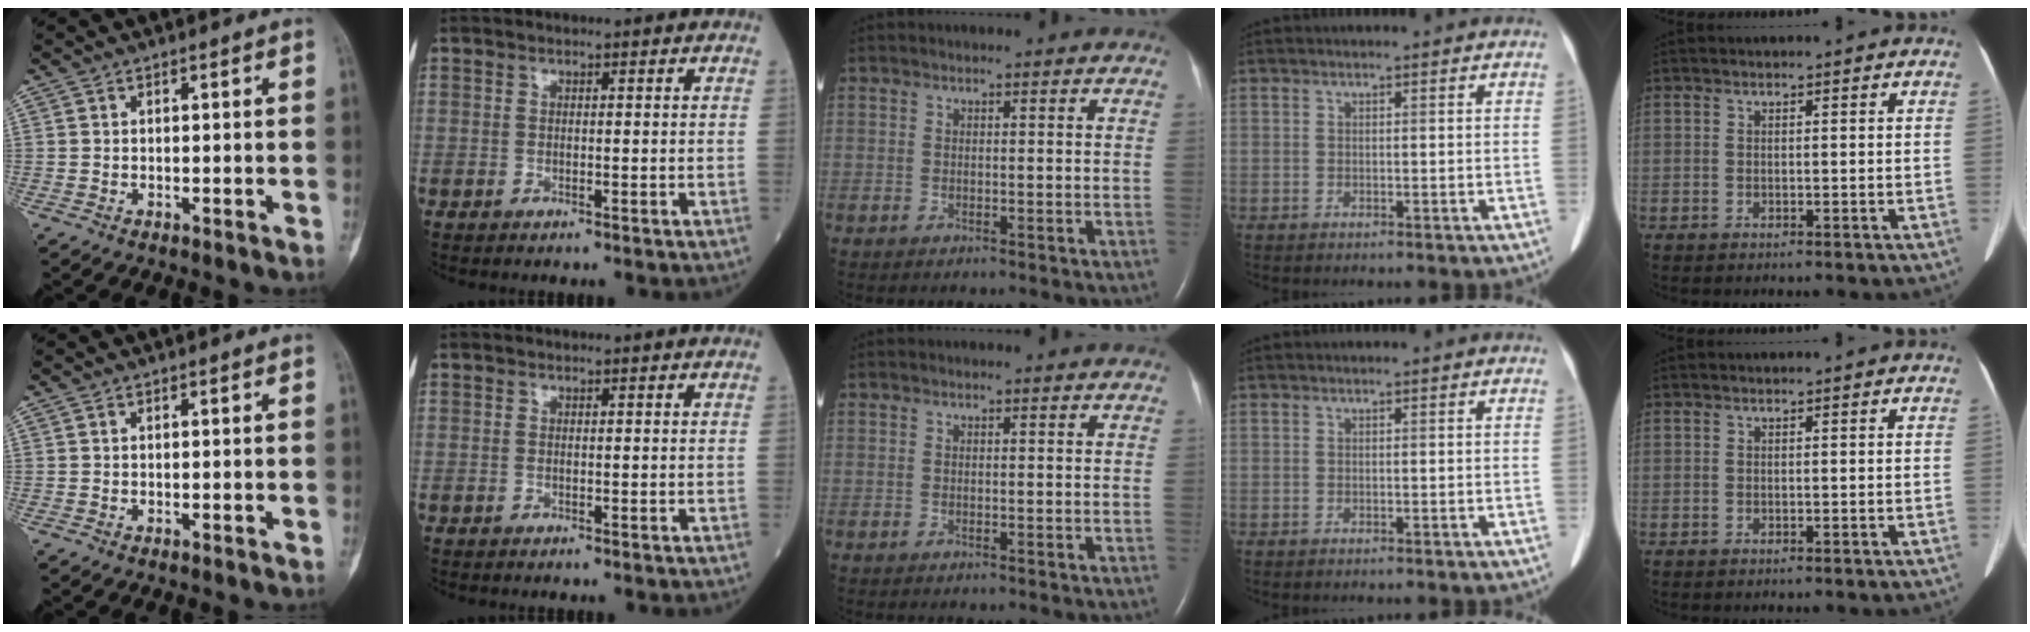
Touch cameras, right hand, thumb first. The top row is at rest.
{}